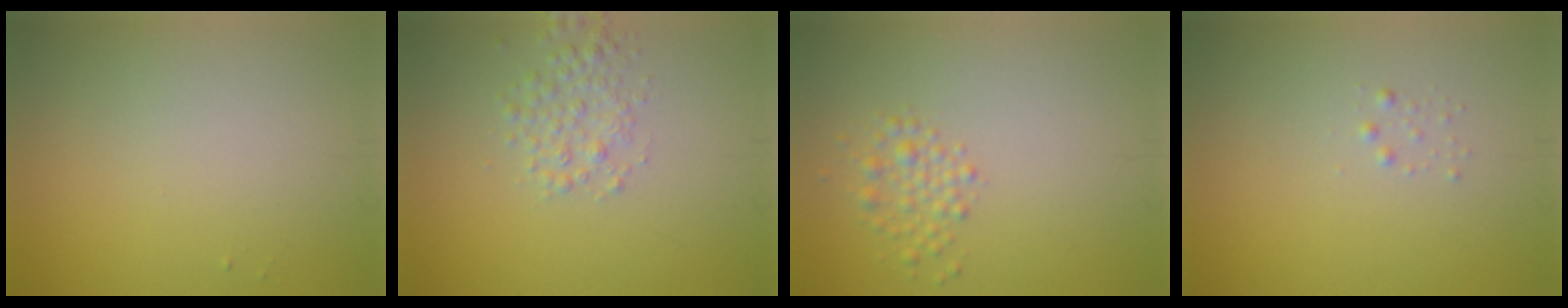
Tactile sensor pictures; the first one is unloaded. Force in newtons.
{"total": 2.4, "press": 2.4, "slide": 0.1}
{"total": 1.9, "press": 1.9, "slide": 0.1}
{"total": 0.6, "press": 0.6, "slide": 0.0}